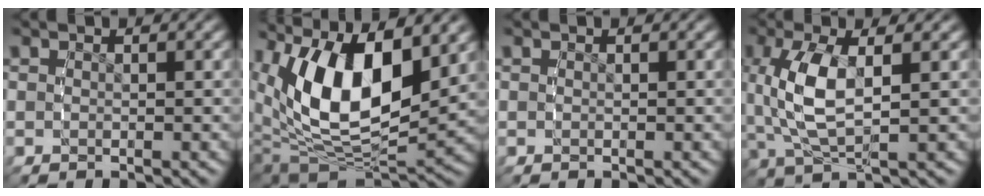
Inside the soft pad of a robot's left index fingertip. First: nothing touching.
{"total": 12.6, "force": [1.5, 7.4, 10.1], "torque": [-0.206, -0.040, 0.052]}
{"total": 0.0}
{"total": 5.6, "force": [1.4, 2.0, 5.0], "torque": [-0.126, -0.006, 0.035]}